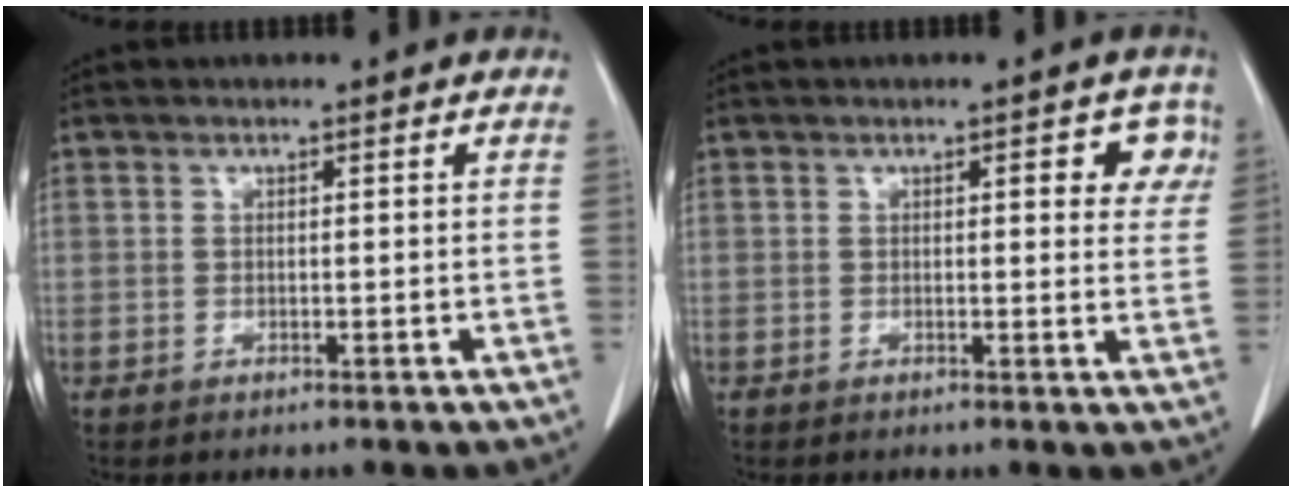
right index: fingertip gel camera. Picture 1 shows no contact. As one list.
[{"total": 4.4, "force": [1.7, 1.8, 3.6], "torque": [-0.026, 0.004, 0.013]}]